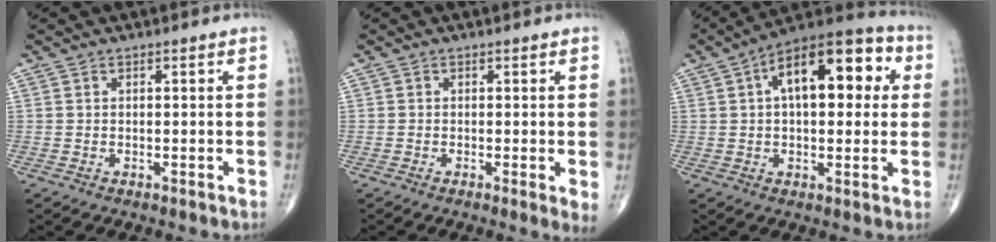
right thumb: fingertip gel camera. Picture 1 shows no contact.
{"total": 2.3, "force": [-0.2, 0.4, 2.3], "torque": [-0.038, -0.009, -0.010]}
{"total": 18.3, "force": [4.4, 9.2, 15.2], "torque": [-0.186, 0.029, 0.053]}